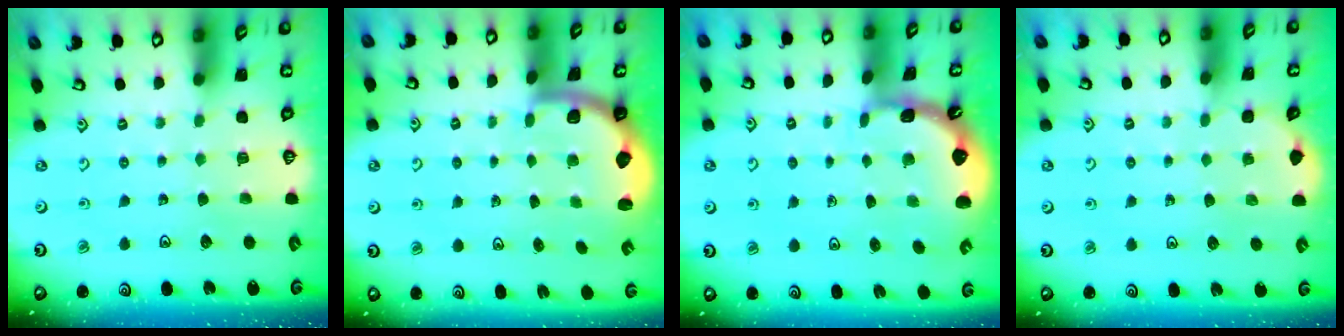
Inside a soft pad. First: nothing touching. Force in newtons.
{"total": 2.0, "press": 2.0, "slide": 0.5}
{"total": 1.5, "press": 1.5, "slide": 0.2}
{"total": 2.1, "press": 2.1, "slide": 0.2}